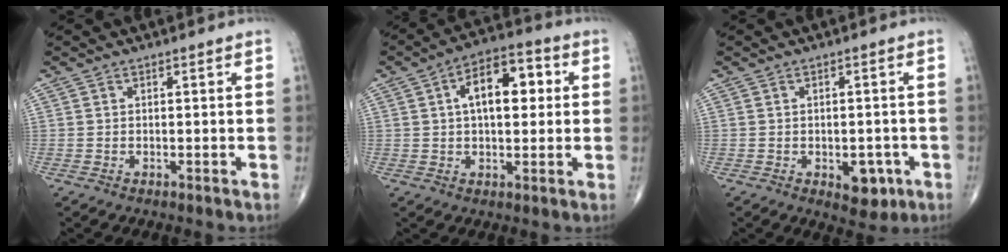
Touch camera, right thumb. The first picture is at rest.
{"total": 11.4, "force": [2.2, 6.0, 9.5], "torque": [-0.127, 0.021, 0.026]}
{"total": 5.3, "force": [-2.0, 3.0, 3.8], "torque": [-0.025, 0.004, -0.017]}